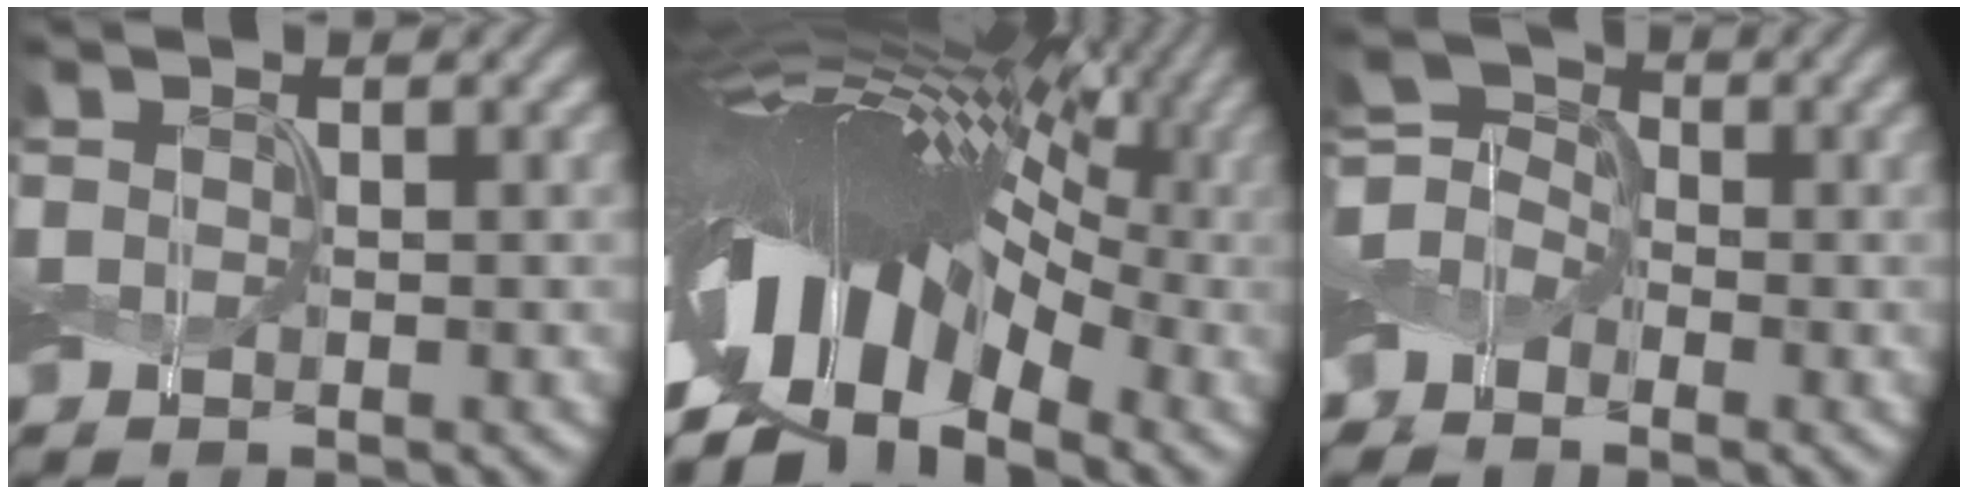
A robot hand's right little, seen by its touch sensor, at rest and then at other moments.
{"total": 15.7, "force": [-4.4, 7.6, 13.0], "torque": [-0.207, 0.027, -0.087]}
{"total": 4.3, "force": [-2.0, 3.5, 1.6], "torque": [-0.026, 0.012, -0.054]}